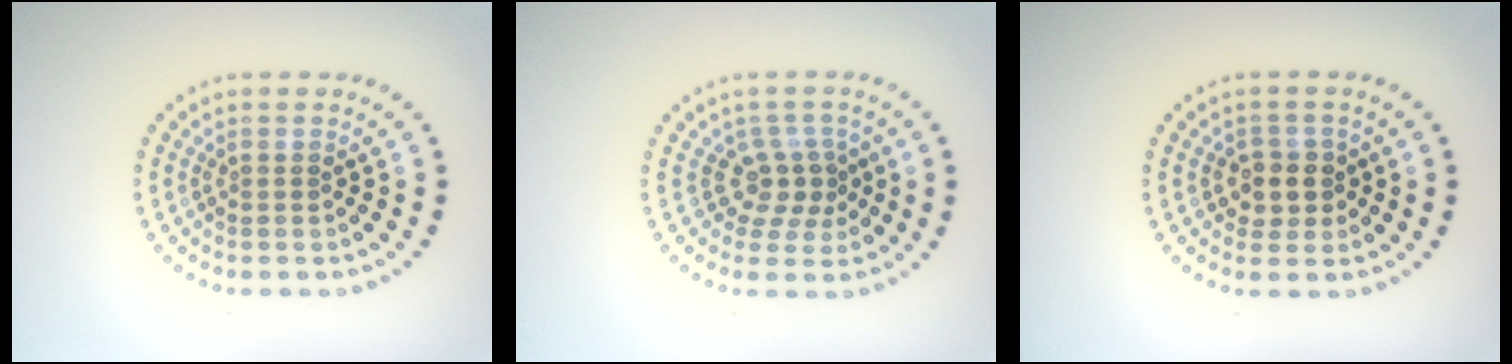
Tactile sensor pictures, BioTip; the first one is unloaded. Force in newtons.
{"total": 2.8, "press": 2.1, "slide": 1.8}
{"total": 2.5, "press": 2.3, "slide": 1.0}